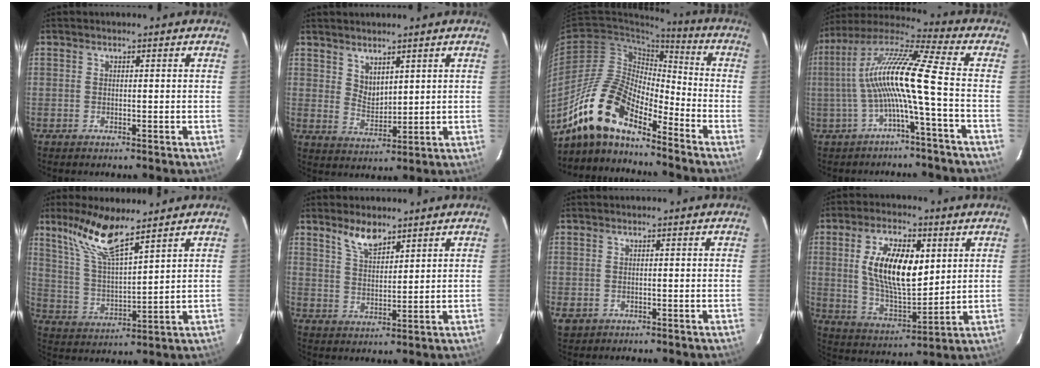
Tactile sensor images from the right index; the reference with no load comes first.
{"total": 4.3, "force": [3.2, 2.2, 1.9], "torque": [-0.027, -0.003, 0.064]}
{"total": 15.4, "force": [-12.3, 4.4, 8.2], "torque": [-0.151, 0.002, -0.244]}
{"total": 13.6, "force": [-2.4, -0.5, 13.4], "torque": [-0.252, 0.012, -0.048]}
{"total": 11.4, "force": [8.5, 1.6, 7.5], "torque": [-0.144, 0.008, 0.173]}
{"total": 5.5, "force": [4.3, 1.9, 2.9], "torque": [-0.051, 0.001, 0.085]}
{"total": 2.7, "force": [-0.5, 2.4, 1.0], "torque": [-0.018, -0.004, -0.005]}
{"total": 14.9, "force": [3.8, 6.7, 12.7], "torque": [-0.232, 0.006, 0.077]}